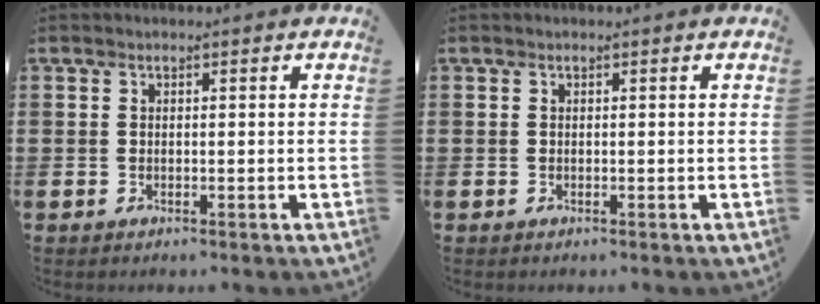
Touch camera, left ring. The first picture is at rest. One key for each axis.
{"total": 0.0}